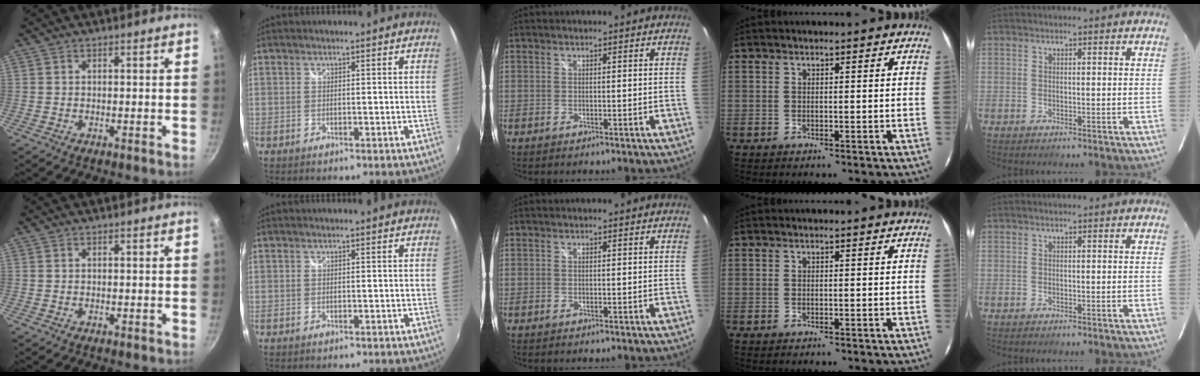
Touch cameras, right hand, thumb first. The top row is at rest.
{}